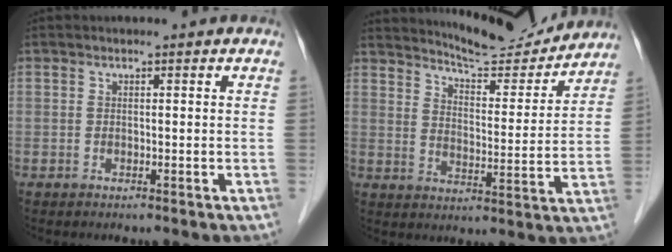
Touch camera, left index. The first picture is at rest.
{"total": 12.4, "force": [12.0, 1.2, 2.8], "torque": [-0.043, -0.018, 0.169]}